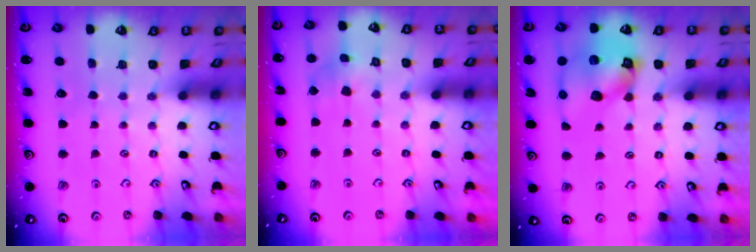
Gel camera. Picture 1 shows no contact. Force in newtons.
{"total": 5.5, "press": 5.5, "slide": 0.5}
{"total": 14.6, "press": 14.4, "slide": 2.2}